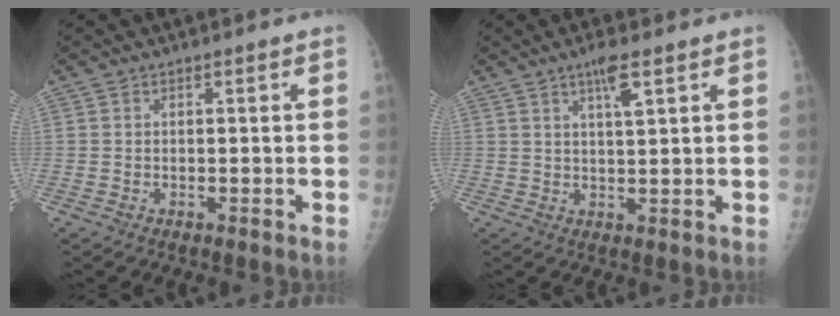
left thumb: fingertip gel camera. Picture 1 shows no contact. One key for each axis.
{"total": 4.5, "fx": 2.4, "fy": 0.6, "fz": 3.7, "tx": -0.064, "ty": -0.009, "tz": 0.043}